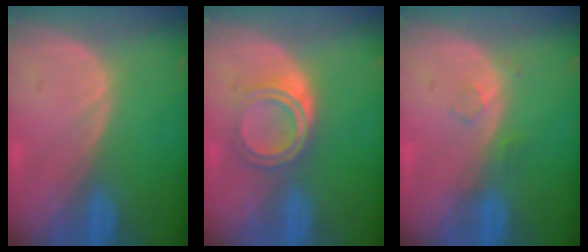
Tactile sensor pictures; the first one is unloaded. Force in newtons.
{"total": 5.3, "press": 4.5, "slide": 2.8}
{"total": 1.7, "press": 1.7, "slide": 0.2}